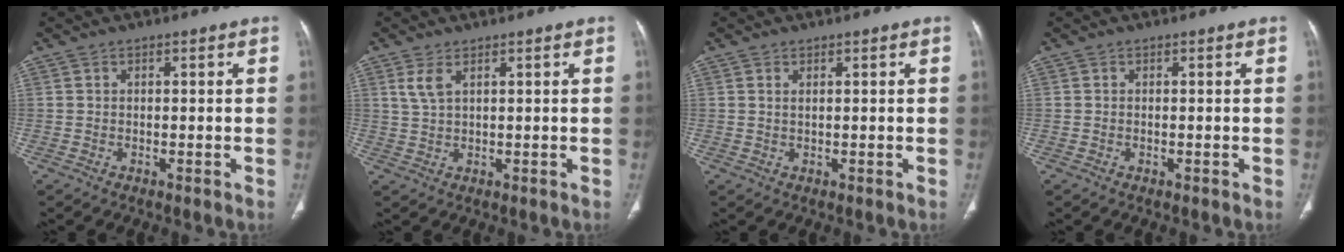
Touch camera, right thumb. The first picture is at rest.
{"total": 2.9, "force": [1.5, 1.1, 2.3], "torque": [-0.054, 0.001, 0.041]}
{"total": 0.8, "force": [0.4, 0.3, 0.7], "torque": [-0.015, 0.002, 0.007]}
{"total": 0.0}